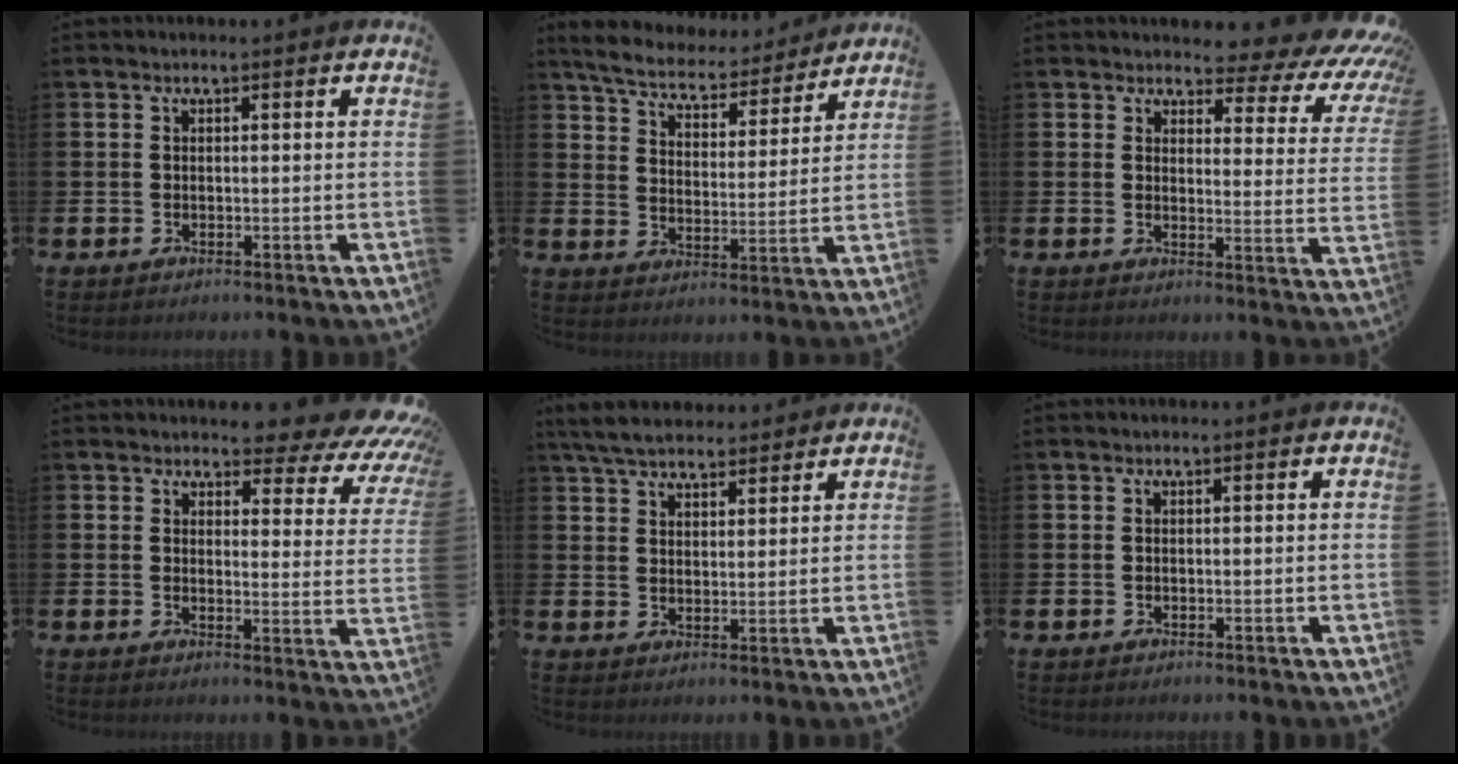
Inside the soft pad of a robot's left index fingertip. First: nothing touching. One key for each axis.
{"total": 6.6, "fx": 6.3, "fy": 1.4, "fz": 1.4, "tx": -0.063, "ty": -0.045, "tz": 0.109}
{"total": 4.4, "fx": 3.5, "fy": 2.0, "fz": 1.7, "tx": -0.024, "ty": -0.040, "tz": 0.049}
{"total": 5.0, "fx": 4.4, "fy": 1.9, "fz": 1.6, "tx": -0.027, "ty": -0.042, "tz": 0.067}
{"total": 5.6, "fx": 5.2, "fy": 1.4, "fz": 1.2, "tx": -0.046, "ty": -0.012, "tz": 0.098}
{"total": 0.0}